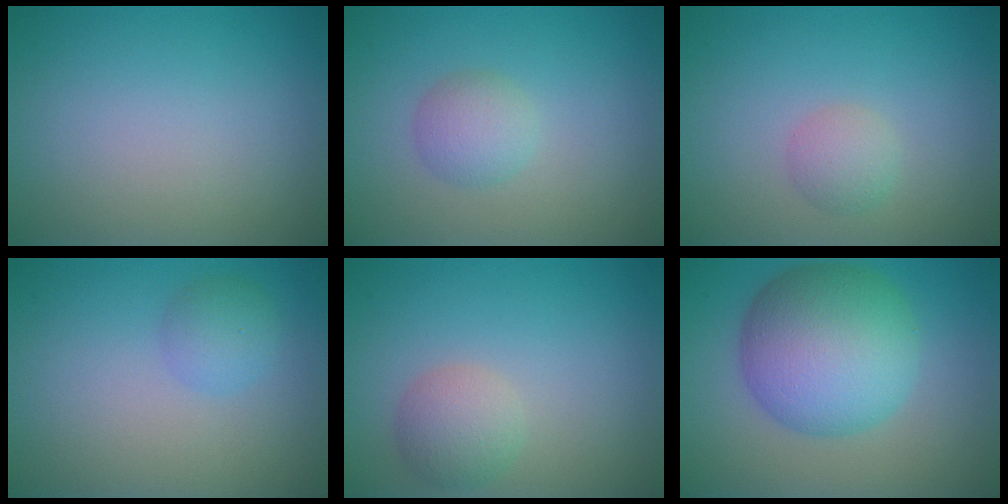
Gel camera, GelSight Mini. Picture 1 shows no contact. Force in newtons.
{"total": 2.2, "press": 2.2, "slide": 0.1}
{"total": 1.8, "press": 1.8, "slide": 0.1}
{"total": 1.9, "press": 1.9, "slide": 0.1}
{"total": 2.7, "press": 2.7, "slide": 0.1}
{"total": 10.0, "press": 10.0, "slide": 0.2}